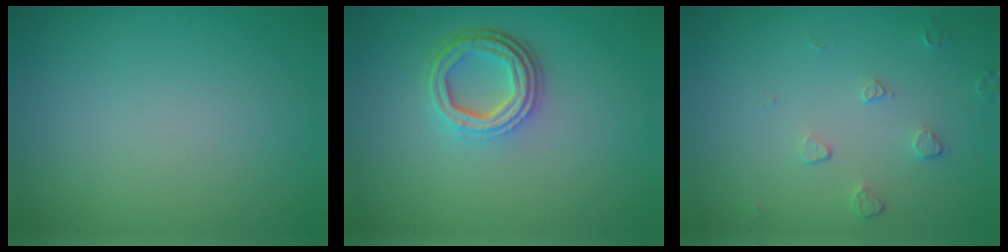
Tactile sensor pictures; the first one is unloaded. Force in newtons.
{"total": 4.2, "press": 3.1, "slide": 2.7}
{"total": 1.1, "press": 0.7, "slide": 0.9}